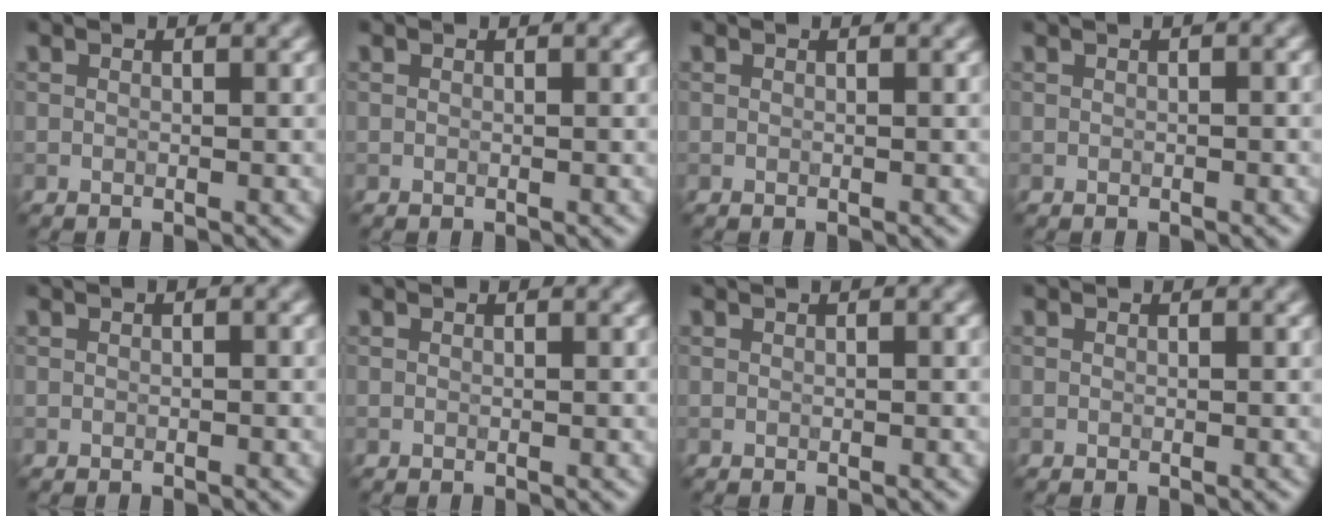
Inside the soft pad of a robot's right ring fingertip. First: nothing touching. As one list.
[{"total": 0.0}, {"total": 0.0}, {"total": 0.9, "force": [0.3, 0.2, 0.8], "torque": [-0.013, 0.003, 0.003]}, {"total": 0.6, "force": [0.1, 0.2, 0.5], "torque": [-0.006, 0.002, 0.002]}, {"total": 0.0}, {"total": 0.6, "force": [0.2, 0.1, 0.5], "torque": [-0.007, 0.004, 0.003]}, {"total": 0.0}]